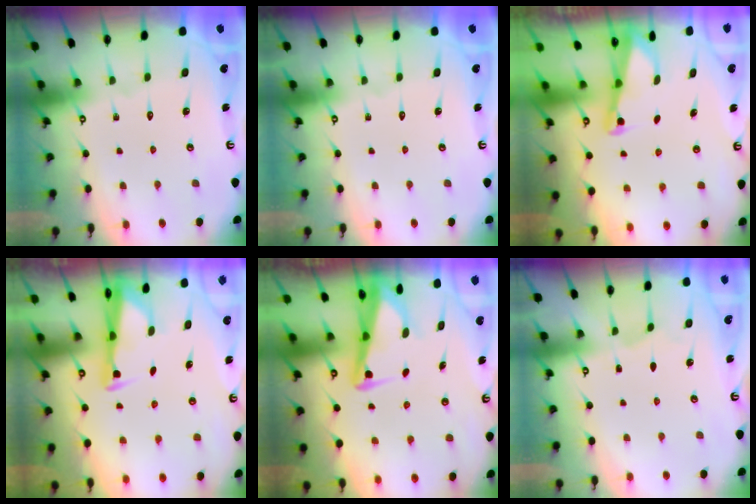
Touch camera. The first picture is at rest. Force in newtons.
{"total": 0.0}
{"total": 2.0, "press": 2.0, "slide": 0.3}
{"total": 3.0, "press": 3.0, "slide": 0.4}
{"total": 3.8, "press": 3.7, "slide": 1.0}
{"total": 2.7, "press": 2.7, "slide": 0.2}